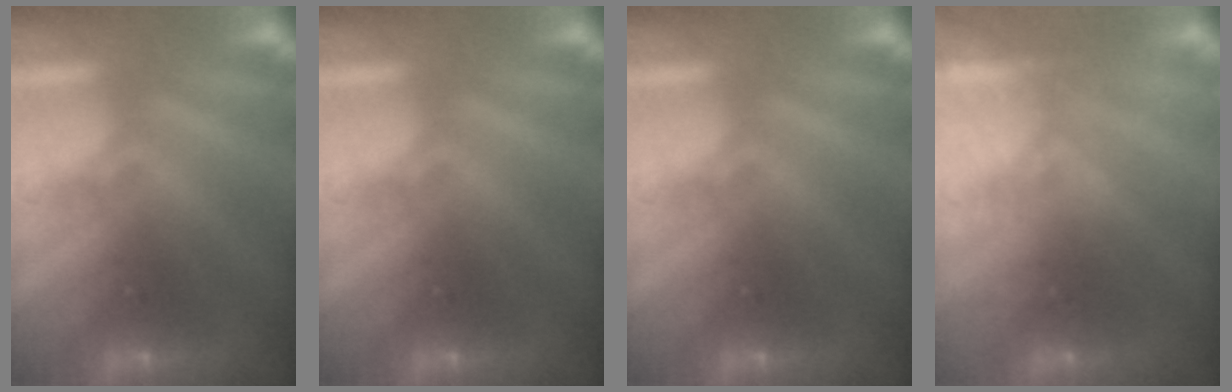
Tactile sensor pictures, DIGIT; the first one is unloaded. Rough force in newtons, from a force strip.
{"total": 0.0}
{"total": 0.0}
{"total": 2.3}